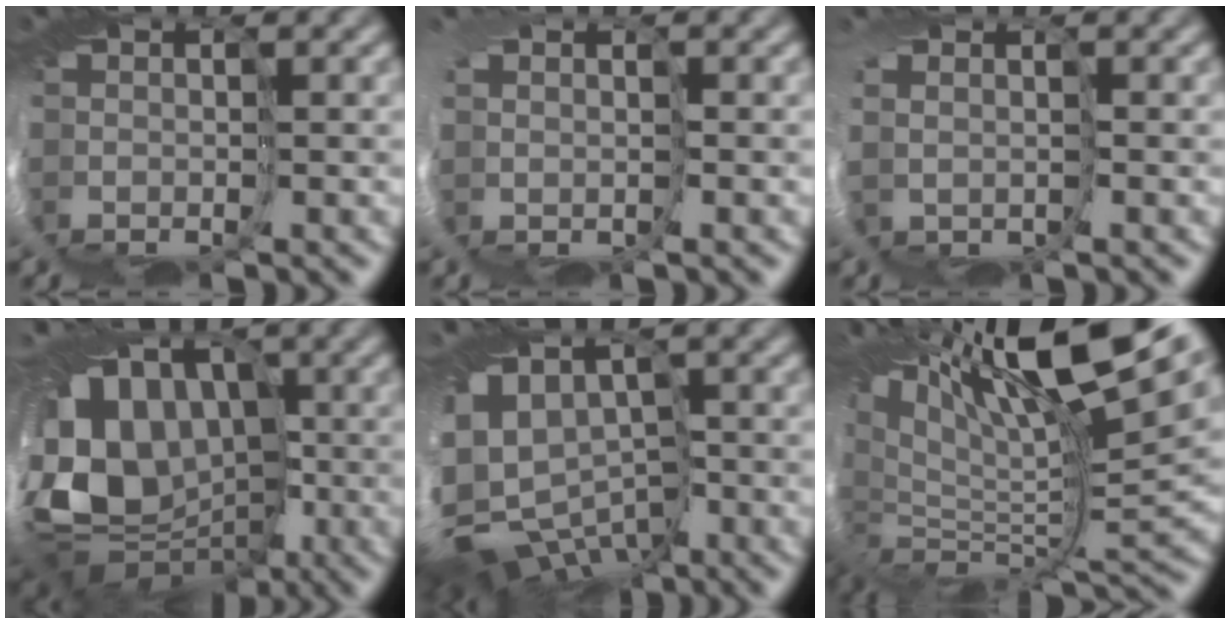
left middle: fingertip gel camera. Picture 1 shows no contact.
{"total": 1.5, "force": [0.5, 1.4, 0.2], "torque": [-0.019, -0.002, 0.018]}
{"total": 1.6, "force": [0.5, 1.4, 0.4], "torque": [-0.016, 0.001, 0.015]}
{"total": 10.7, "force": [-0.6, 9.1, 5.7], "torque": [-0.117, -0.012, -0.004]}
{"total": 10.6, "force": [-4.8, 7.6, 5.7], "torque": [-0.135, -0.025, -0.050]}
{"total": 13.5, "force": [8.2, 4.4, 9.8], "torque": [-0.200, 0.021, 0.152]}